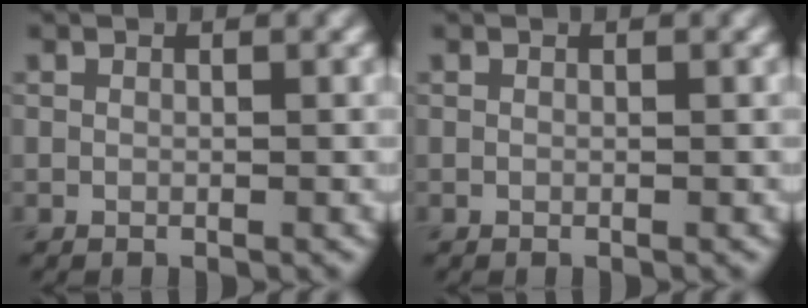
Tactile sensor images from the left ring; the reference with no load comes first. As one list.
[{"total": 0.0}]